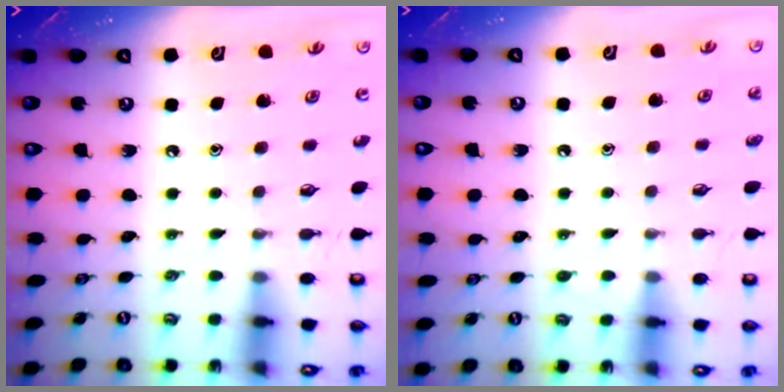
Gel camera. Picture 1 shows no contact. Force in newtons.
{"total": 4.0, "press": 4.0, "slide": 0.4}